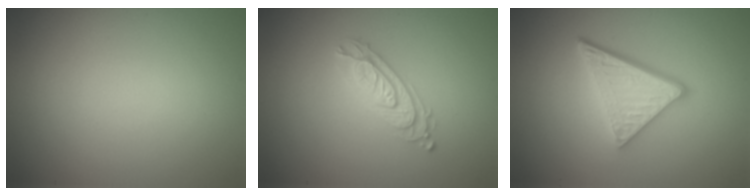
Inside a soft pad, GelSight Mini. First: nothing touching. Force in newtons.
{"total": 2.6, "press": 2.3, "slide": 1.3}
{"total": 4.6, "press": 3.4, "slide": 3.1}